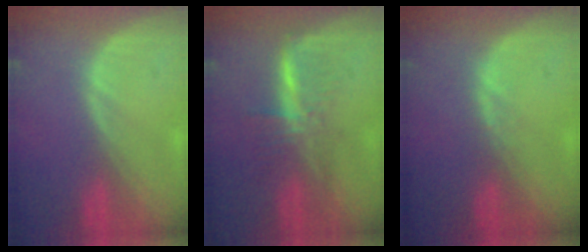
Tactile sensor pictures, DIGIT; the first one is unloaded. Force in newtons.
{"total": 5.8, "press": 5.2, "slide": 2.7}
{"total": 0.8, "press": 0.8, "slide": 0.3}